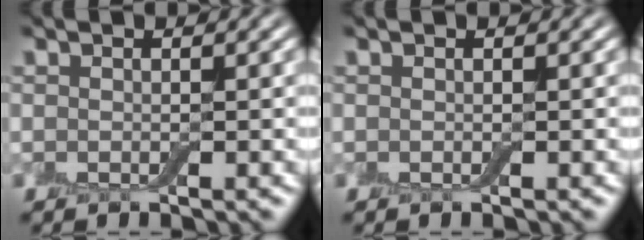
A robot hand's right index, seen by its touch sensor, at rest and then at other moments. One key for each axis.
{"total": 0.0}